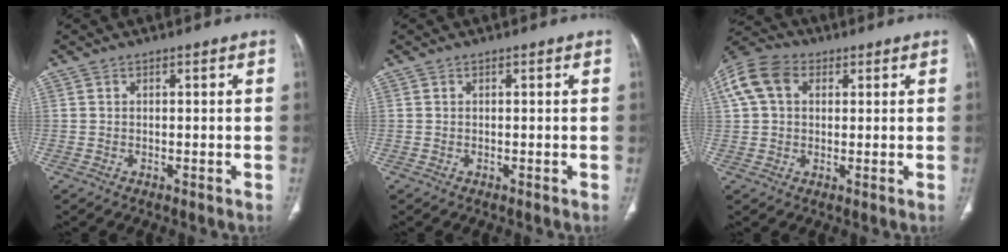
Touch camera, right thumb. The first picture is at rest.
{"total": 0.0}
{"total": 10.7, "force": [3.3, 7.7, 6.6], "torque": [-0.136, 0.025, 0.056]}